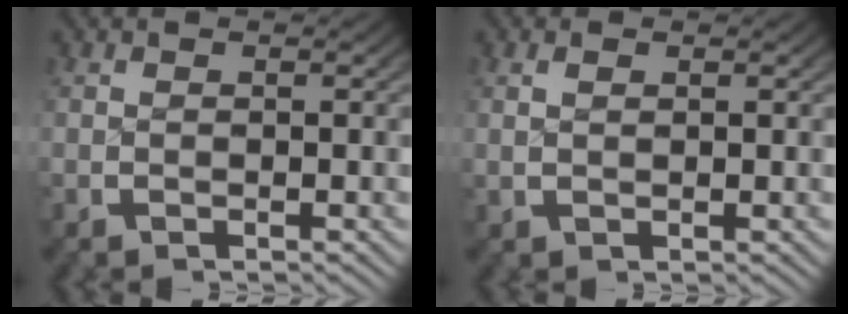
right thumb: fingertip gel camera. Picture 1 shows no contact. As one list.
[{"total": 0.9, "force": [0.5, 0.4, 0.6], "torque": [-0.009, 0.006, 0.012]}]